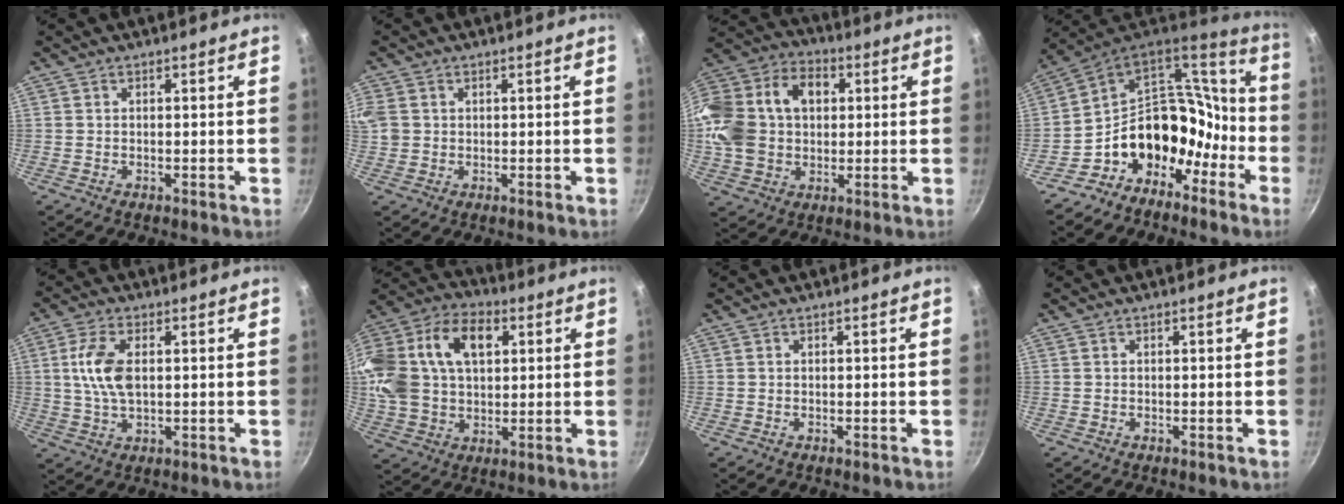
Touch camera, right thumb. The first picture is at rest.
{"total": 6.3, "force": [1.1, 5.3, 3.1], "torque": [-0.095, 0.005, 0.027]}
{"total": 23.3, "force": [3.4, 16.7, 15.8], "torque": [-0.339, 0.039, 0.064]}
{"total": 16.2, "force": [-7.7, 11.6, 8.3], "torque": [-0.066, 0.129, -0.131]}
{"total": 8.5, "force": [1.2, 4.4, 7.2], "torque": [-0.157, -0.001, 0.024]}
{"total": 28.6, "force": [6.9, 18.9, 20.3], "torque": [-0.460, 0.056, 0.131]}
{"total": 0.0}
{"total": 0.0}